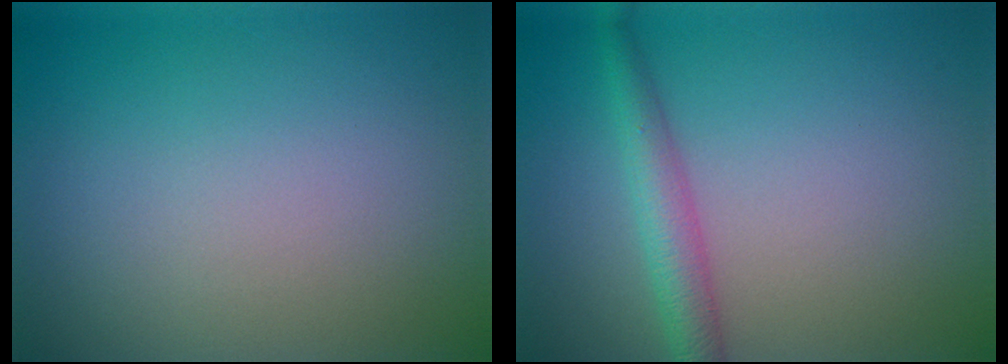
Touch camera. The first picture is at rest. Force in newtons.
{"total": 3.2, "press": 3.2, "slide": 0.1}